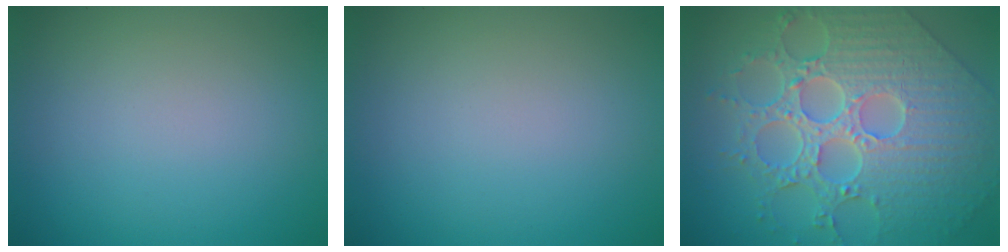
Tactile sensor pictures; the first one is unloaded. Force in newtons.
{"total": 0.0}
{"total": 9.4, "press": 6.9, "slide": 6.4}